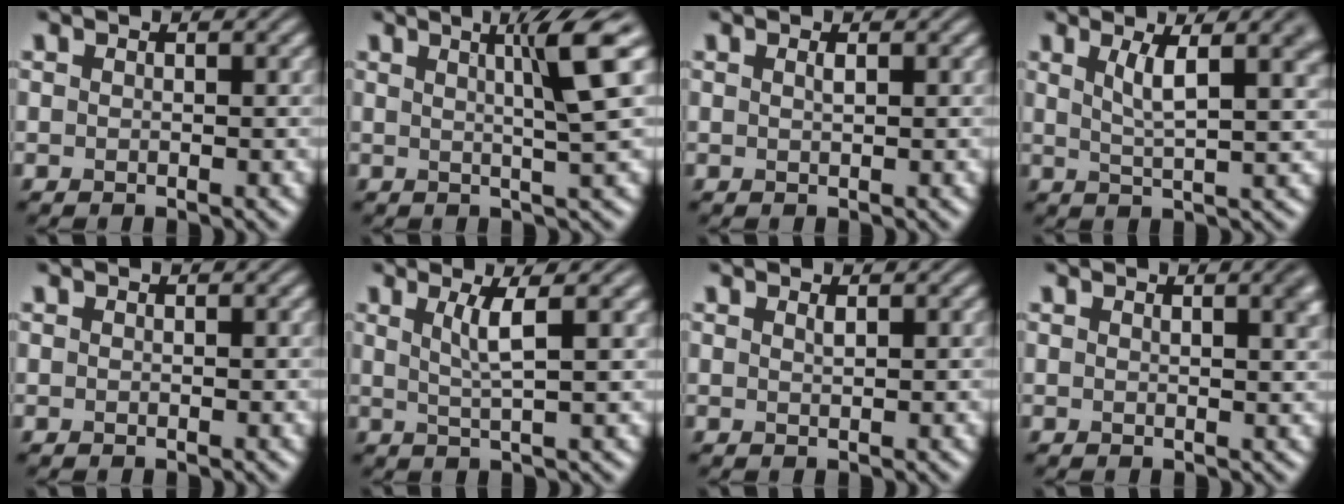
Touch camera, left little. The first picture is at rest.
{"total": 5.6, "force": [1.7, 0.6, 5.3], "torque": [-0.074, 0.010, 0.028]}
{"total": 0.6, "force": [0.2, 0.1, 0.5], "torque": [-0.008, 0.002, 0.004]}
{"total": 6.0, "force": [2.3, 1.7, 5.2], "torque": [-0.077, 0.005, 0.037]}
{"total": 0.0}
{"total": 3.6, "force": [1.3, 0.6, 3.3], "torque": [-0.054, 0.002, 0.023]}
{"total": 0.6, "force": [0.4, 0.1, 0.4], "torque": [-0.005, 0.000, 0.008]}
{"total": 2.8, "force": [1.2, 1.0, 2.3], "torque": [-0.012, 0.007, 0.014]}